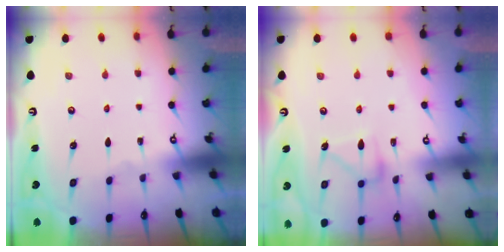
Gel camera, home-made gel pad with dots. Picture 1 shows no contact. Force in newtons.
{"total": 13.1, "press": 13.1, "slide": 0.7}